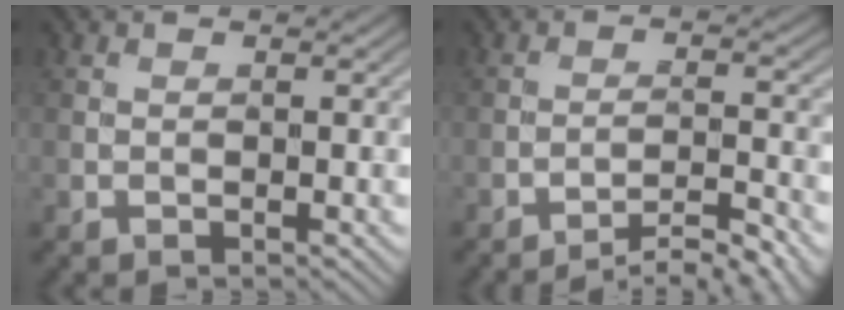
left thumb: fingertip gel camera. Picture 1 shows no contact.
{"total": 6.6, "force": [-5.6, 1.1, 3.5], "torque": [-0.057, 0.008, -0.078]}